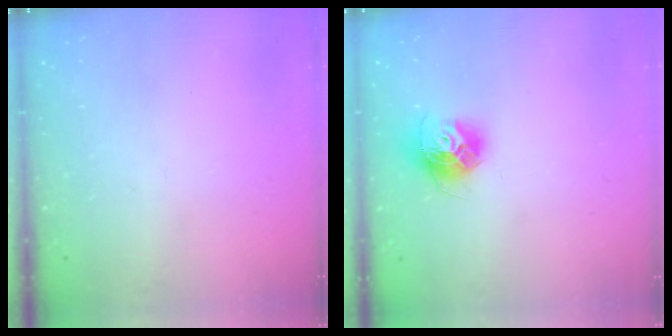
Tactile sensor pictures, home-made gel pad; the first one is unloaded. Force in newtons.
{"total": 12.0, "press": 11.9, "slide": 1.1}